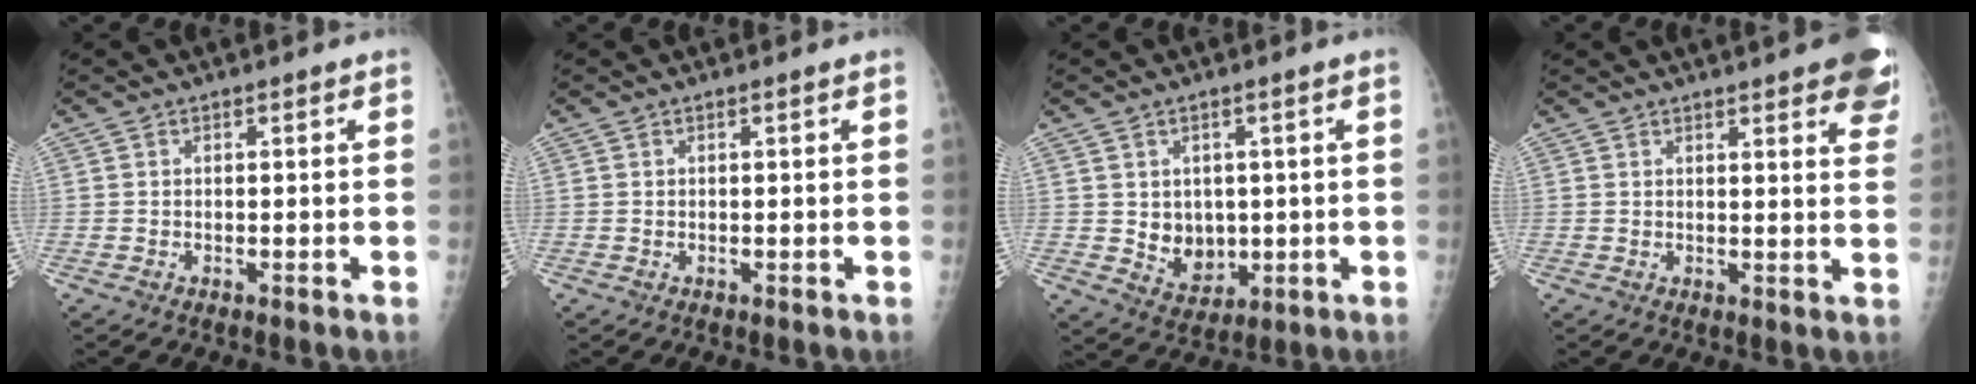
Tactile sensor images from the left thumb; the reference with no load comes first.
{"total": 0.0}
{"total": 6.5, "force": [0.2, 5.2, 3.9], "torque": [-0.031, -0.012, 0.022]}
{"total": 13.0, "force": [8.3, 3.2, 9.5], "torque": [-0.093, -0.028, 0.084]}